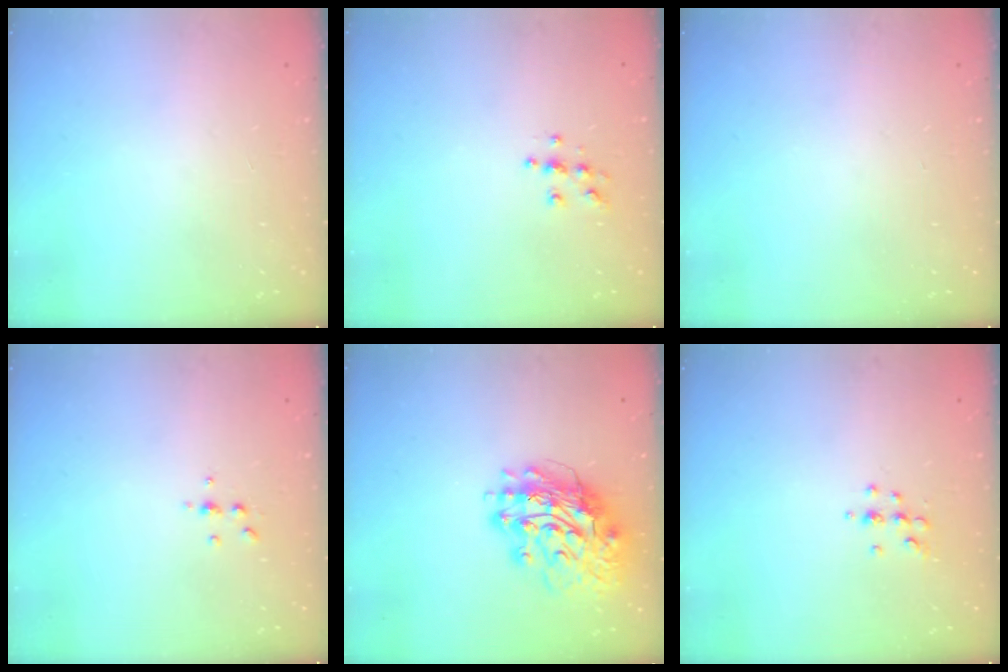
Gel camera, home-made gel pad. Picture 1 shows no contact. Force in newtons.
{"total": 5.4, "press": 5.4, "slide": 0.1}
{"total": 0.0}
{"total": 3.8, "press": 3.7, "slide": 0.5}
{"total": 16.2, "press": 16.1, "slide": 2.1}
{"total": 5.0, "press": 4.8, "slide": 1.4}